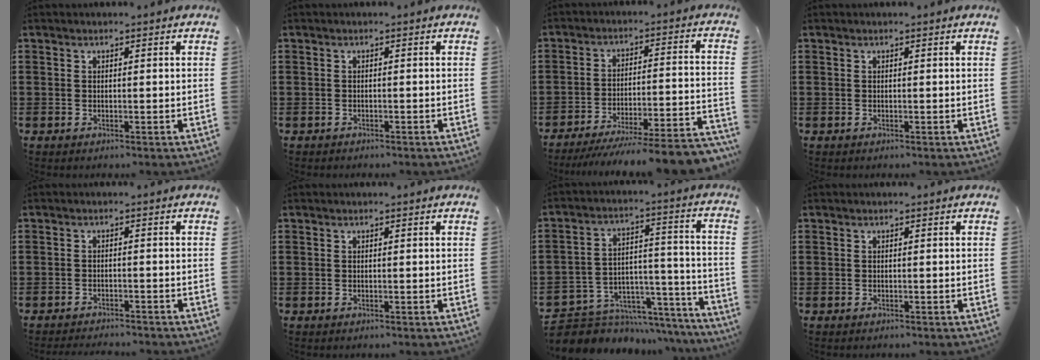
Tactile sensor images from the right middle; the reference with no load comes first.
{"total": 0.6, "force": [-0.6, 0.1, 0.0], "torque": [-0.002, -0.001, -0.012]}
{"total": 7.9, "force": [-7.1, -0.1, 3.5], "torque": [-0.049, -0.002, -0.136]}
{"total": 0.0}
{"total": 1.8, "force": [-1.8, 0.1, 0.0], "torque": [-0.006, 0.001, -0.038]}
{"total": 0.0}
{"total": 5.7, "force": [-5.0, 2.6, 0.4], "torque": [-0.019, 0.009, -0.098]}
{"total": 0.0}